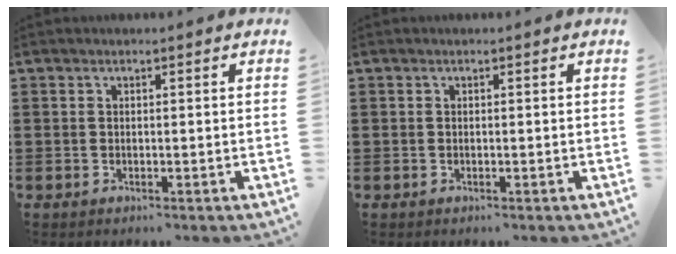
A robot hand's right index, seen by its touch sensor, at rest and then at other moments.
{"total": 0.0}